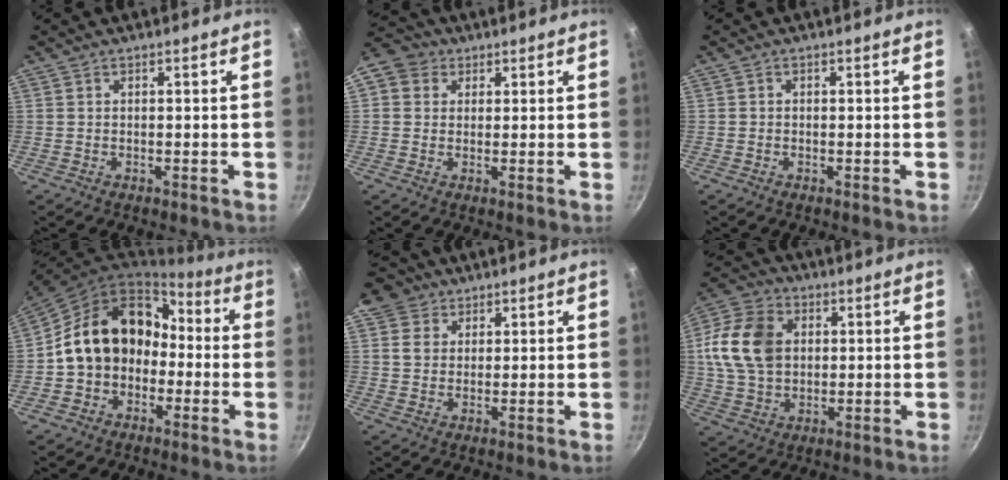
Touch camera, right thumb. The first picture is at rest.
{"total": 7.6, "force": [2.4, 6.5, 3.1], "torque": [-0.038, 0.010, 0.029]}
{"total": 0.0}
{"total": 16.4, "force": [-1.5, 13.2, 9.6], "torque": [-0.133, 0.078, -0.029]}
{"total": 6.9, "force": [3.4, 5.6, 2.1], "torque": [-0.003, 0.002, 0.052]}
{"total": 14.8, "force": [2.5, 10.9, 9.6], "torque": [-0.163, 0.008, 0.039]}